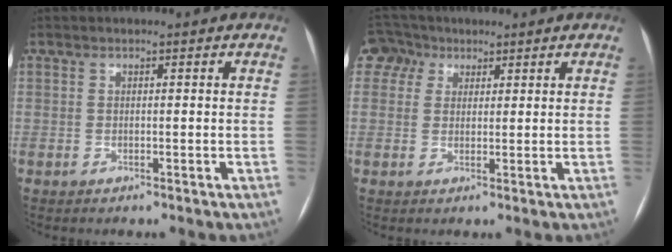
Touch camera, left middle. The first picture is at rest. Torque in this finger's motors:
{"motor_torque": [0.02, 0.01, -0.02, -0.02]}